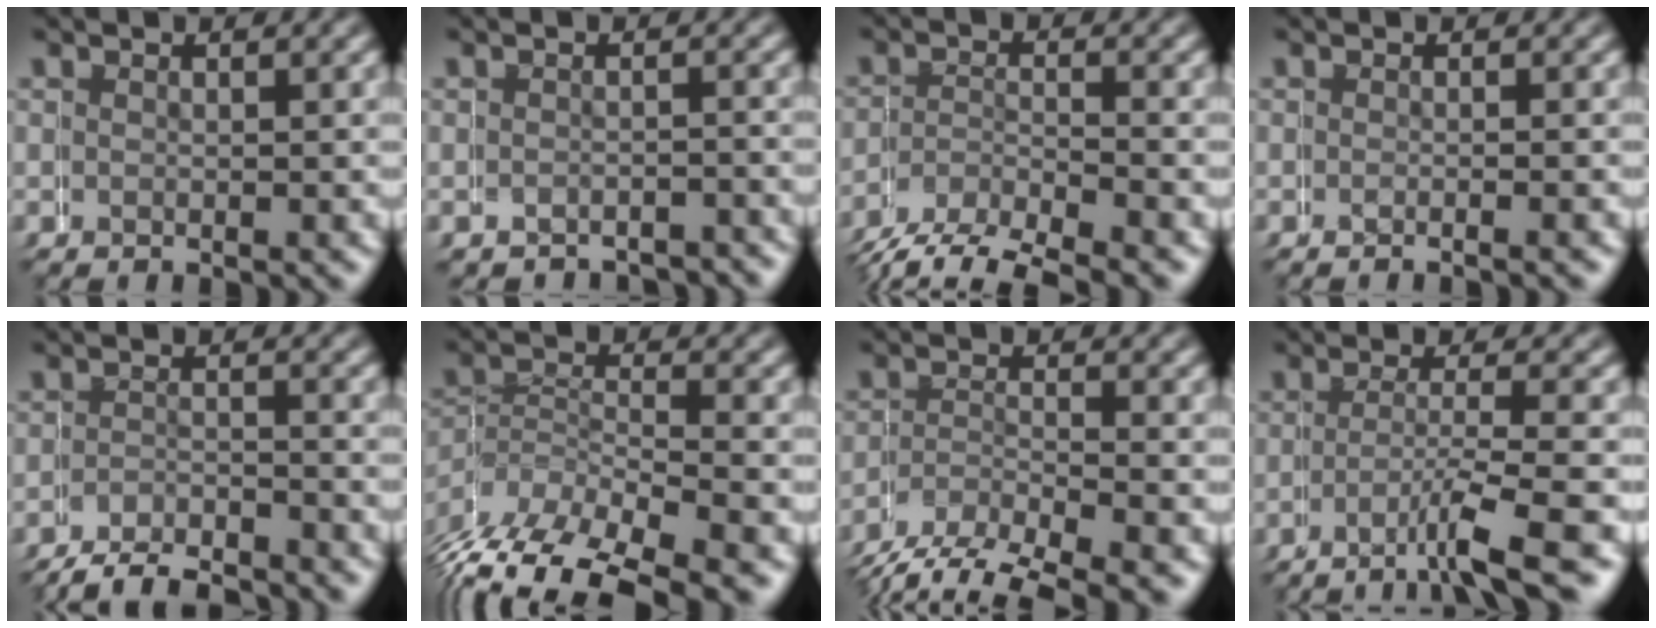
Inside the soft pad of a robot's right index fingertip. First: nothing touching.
{"total": 2.8, "force": [-2.2, 0.1, -1.7], "torque": [0.025, -0.001, -0.034]}
{"total": 3.9, "force": [-2.7, 2.4, 1.4], "torque": [-0.028, -0.004, -0.046]}
{"total": 0.9, "force": [-0.9, -0.3, 0.2], "torque": [0.012, 0.009, -0.015]}
{"total": 5.6, "force": [-5.3, 1.8, -0.2], "torque": [0.002, -0.013, -0.083]}
{"total": 6.0, "force": [-3.1, 4.0, 3.2], "torque": [-0.066, -0.013, -0.043]}
{"total": 4.2, "force": [-2.8, 2.5, 2.0], "torque": [-0.042, -0.012, -0.041]}
{"total": 3.4, "force": [-2.8, -0.1, 2.0], "torque": [-0.038, -0.010, -0.037]}